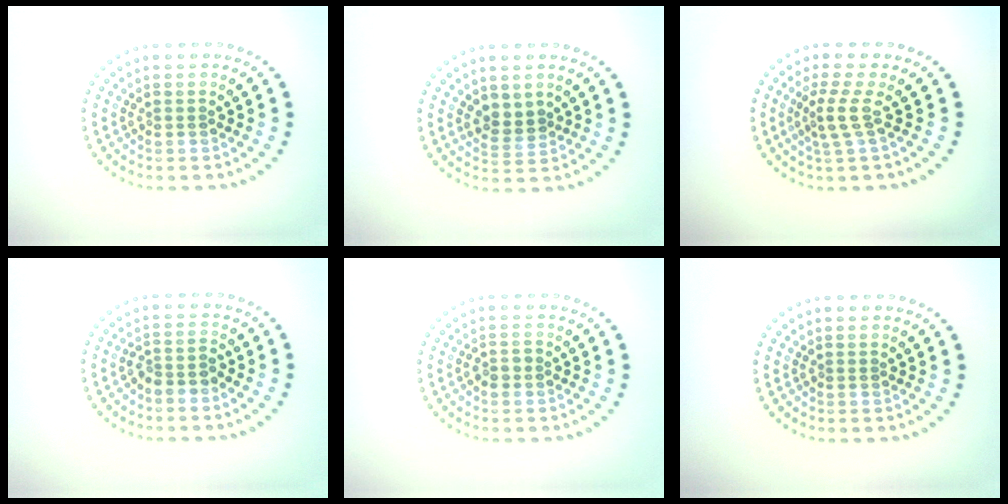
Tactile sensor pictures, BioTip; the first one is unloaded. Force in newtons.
{"total": 1.9, "press": 1.8, "slide": 0.7}
{"total": 2.4, "press": 1.5, "slide": 1.8}
{"total": 2.0, "press": 1.6, "slide": 1.1}
{"total": 1.1, "press": 1.1, "slide": 0.3}
{"total": 0.0}